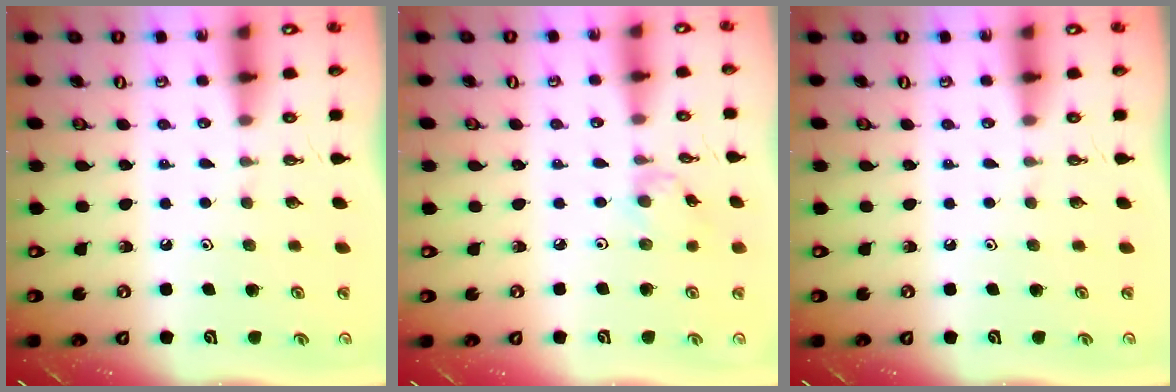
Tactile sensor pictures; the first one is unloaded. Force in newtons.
{"total": 2.1, "press": 2.1, "slide": 0.4}
{"total": 0.0}